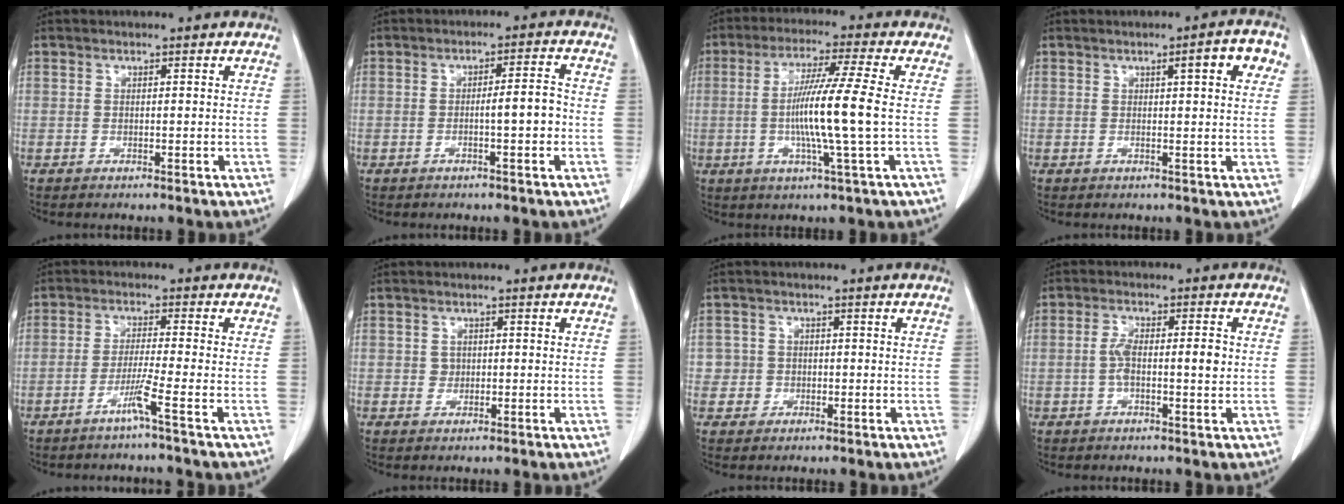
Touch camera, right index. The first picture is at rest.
{"total": 4.2, "force": [-1.1, 0.2, 4.0], "torque": [-0.054, 0.008, -0.019]}
{"total": 10.7, "force": [-0.7, -1.6, 10.6], "torque": [-0.199, -0.009, -0.017]}
{"total": 5.0, "force": [1.9, 0.3, 4.7], "torque": [-0.055, 0.006, 0.019]}
{"total": 3.7, "force": [-2.2, -1.3, 2.7], "torque": [-0.055, -0.006, -0.050]}
{"total": 1.2, "force": [0.1, 1.1, 0.4], "torque": [-0.005, 0.002, 0.004]}
{"total": 2.4, "force": [-0.3, 2.3, -0.4], "torque": [0.024, 0.010, -0.011]}
{"total": 5.2, "force": [-0.3, 1.4, 5.0], "torque": [-0.094, 0.014, -0.005]}